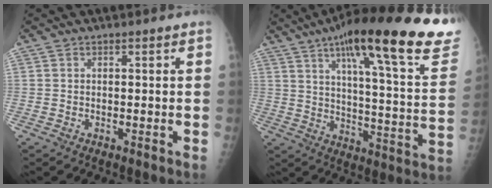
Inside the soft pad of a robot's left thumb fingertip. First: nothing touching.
{"total": 30.6, "force": [20.4, 5.9, 22.0], "torque": [-0.284, -0.067, 0.278]}